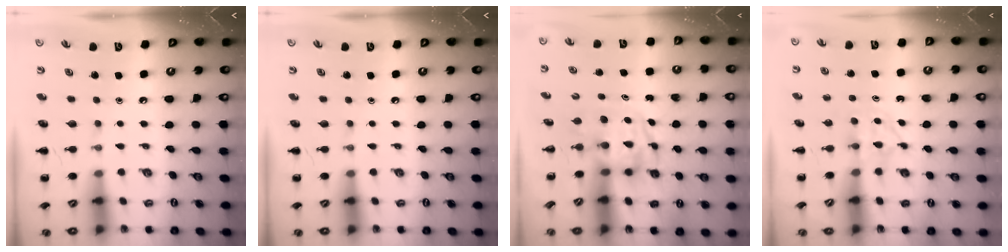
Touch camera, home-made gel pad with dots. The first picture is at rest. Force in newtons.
{"total": 0.0}
{"total": 3.7, "press": 3.7, "slide": 0.5}
{"total": 3.3, "press": 3.1, "slide": 1.2}